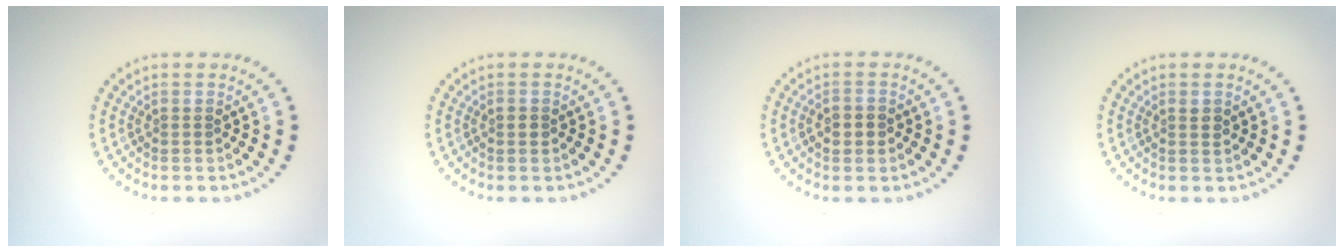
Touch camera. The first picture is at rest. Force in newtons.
{"total": 0.8, "press": 0.8, "slide": 0.1}
{"total": 1.7, "press": 1.7, "slide": 0.4}
{"total": 0.8, "press": 0.7, "slide": 0.3}